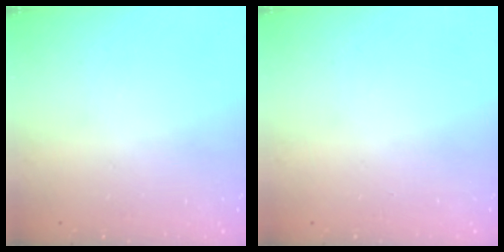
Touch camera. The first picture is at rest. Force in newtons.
{"total": 0.0}